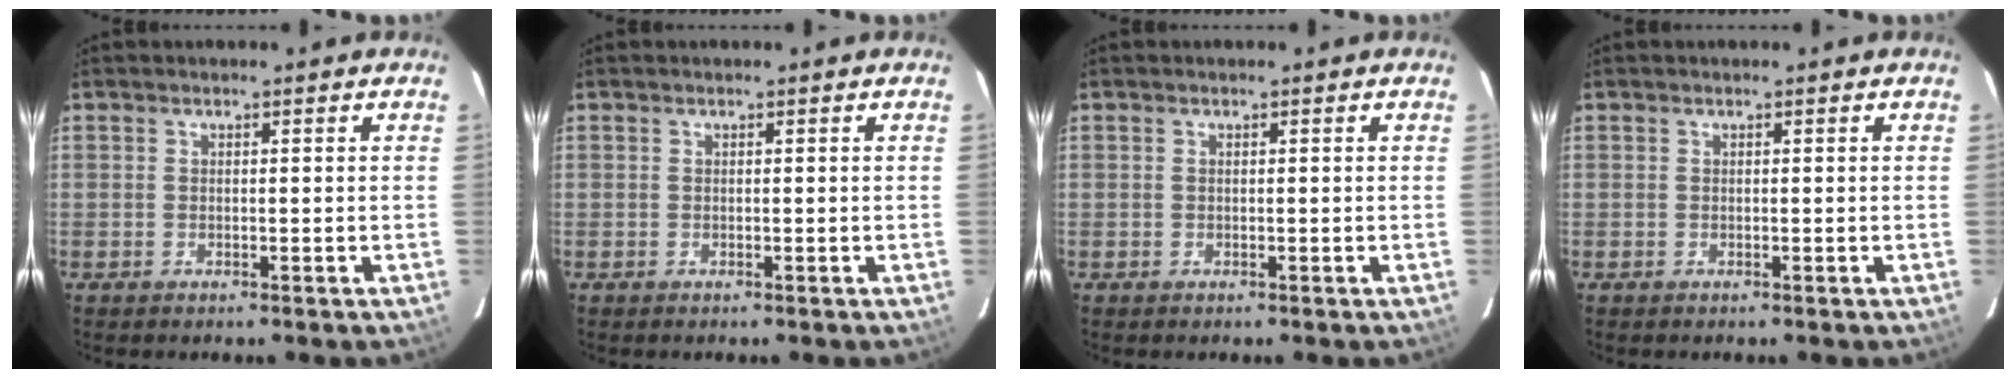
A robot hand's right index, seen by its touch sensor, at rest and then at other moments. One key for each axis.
{"total": 0.0}
{"total": 0.0}
{"total": 0.0}